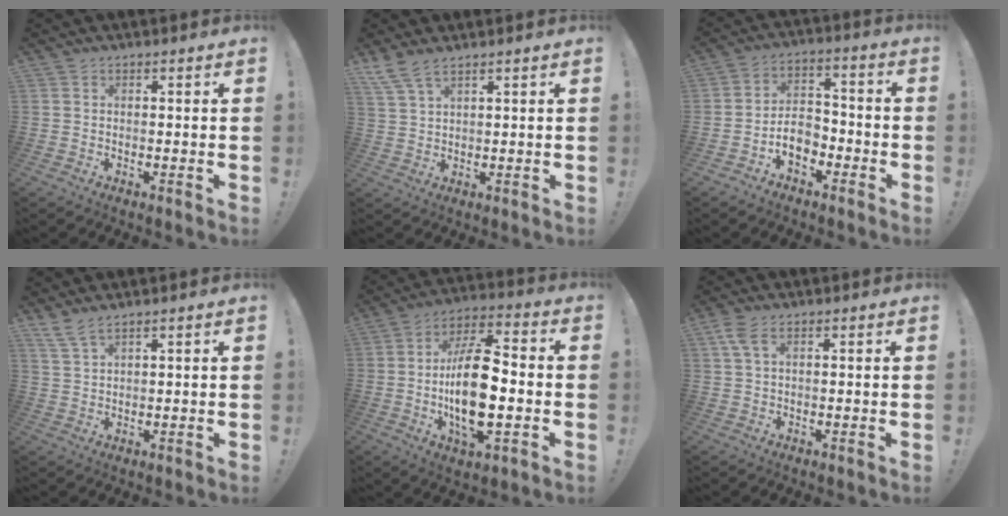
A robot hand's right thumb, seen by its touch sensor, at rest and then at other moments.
{"total": 5.0, "force": [4.0, 0.8, 2.9], "torque": [-0.071, -0.015, 0.077]}
{"total": 8.2, "force": [-4.2, 5.5, 4.5], "torque": [-0.078, 0.023, -0.073]}
{"total": 3.9, "force": [3.1, 0.4, 2.3], "torque": [-0.058, -0.011, 0.059]}
{"total": 18.6, "force": [-2.5, 8.4, 16.4], "torque": [-0.297, 0.004, -0.045]}
{"total": 3.8, "force": [1.5, 1.5, 3.2], "torque": [-0.065, 0.003, 0.029]}